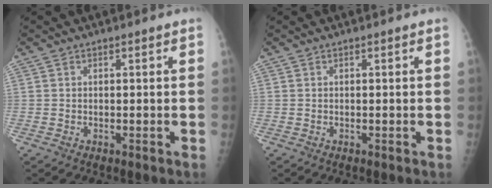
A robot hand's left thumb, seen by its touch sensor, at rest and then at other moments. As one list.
[{"total": 0.0}]